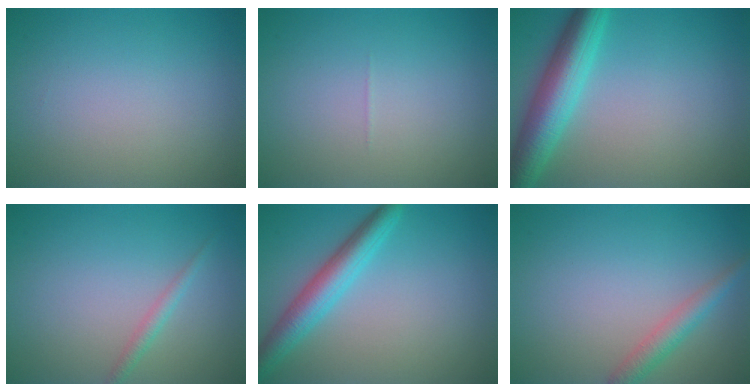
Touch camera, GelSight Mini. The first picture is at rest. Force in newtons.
{"total": 0.0}
{"total": 6.2, "press": 6.2, "slide": 0.2}
{"total": 1.2, "press": 1.2, "slide": 0.0}
{"total": 4.2, "press": 4.2, "slide": 0.2}
{"total": 2.3, "press": 2.3, "slide": 0.1}